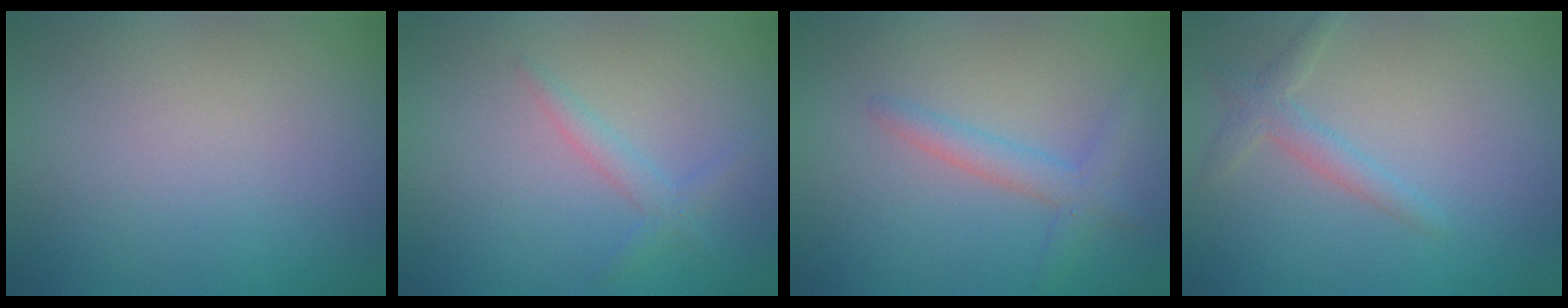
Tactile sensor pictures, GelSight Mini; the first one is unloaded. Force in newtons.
{"total": 1.5, "press": 1.5, "slide": 0.1}
{"total": 2.4, "press": 2.4, "slide": 0.1}
{"total": 1.9, "press": 1.9, "slide": 0.1}